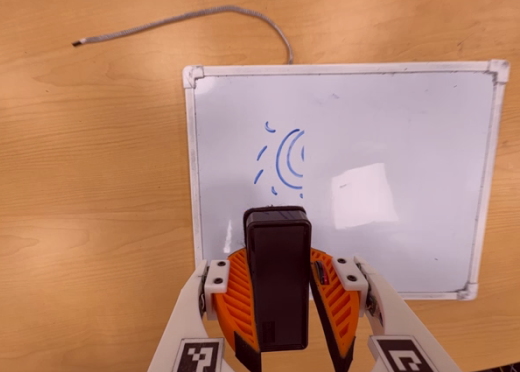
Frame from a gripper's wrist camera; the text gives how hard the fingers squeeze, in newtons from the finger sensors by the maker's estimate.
{"total": 9.2, "left": 9.0, "right": 9.5}